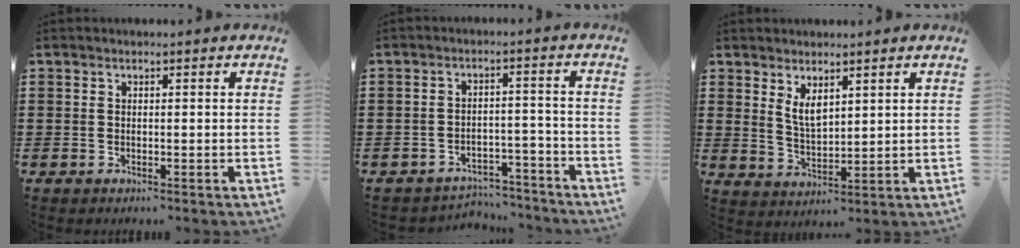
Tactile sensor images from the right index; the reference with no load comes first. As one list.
[{"total": 4.1, "force": [-4.0, 0.9, 0.7], "torque": [-0.013, 0.010, -0.081]}, {"total": 3.9, "force": [2.3, 1.6, 2.7], "torque": [-0.059, 0.001, 0.043]}]